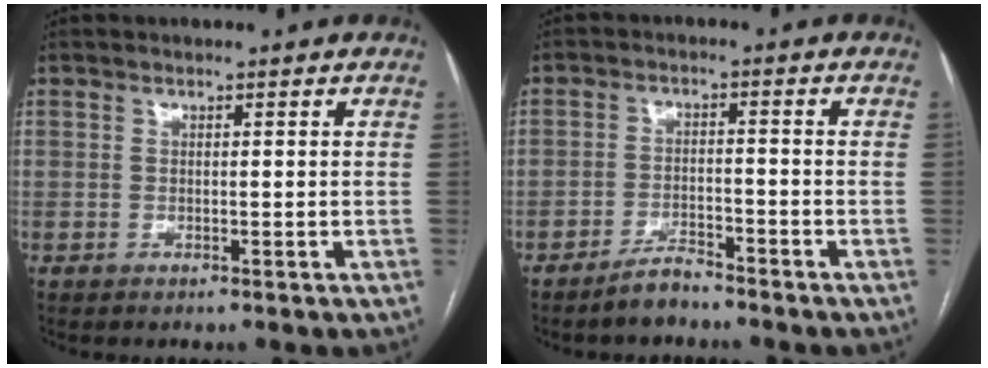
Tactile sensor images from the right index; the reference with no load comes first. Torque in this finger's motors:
{"motor_torque": [-0.07, -0.06, -0.31, -0.09]}